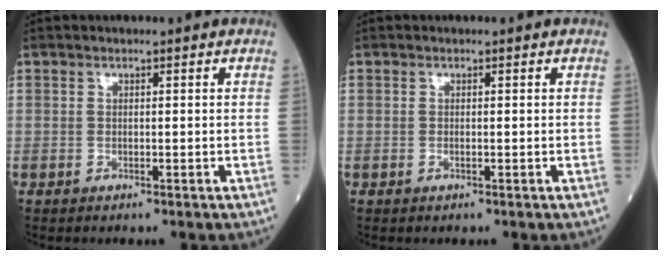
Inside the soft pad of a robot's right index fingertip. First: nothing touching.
{"total": 0.0}